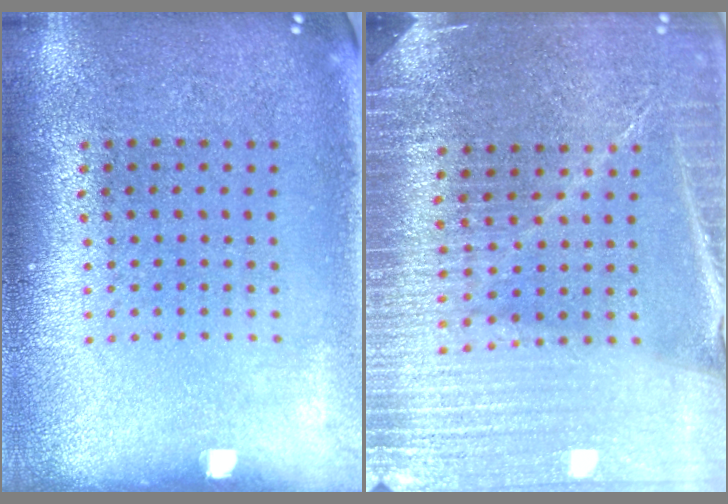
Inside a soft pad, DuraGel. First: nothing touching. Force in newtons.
{"total": 4.3, "press": 4.0, "slide": 1.5}